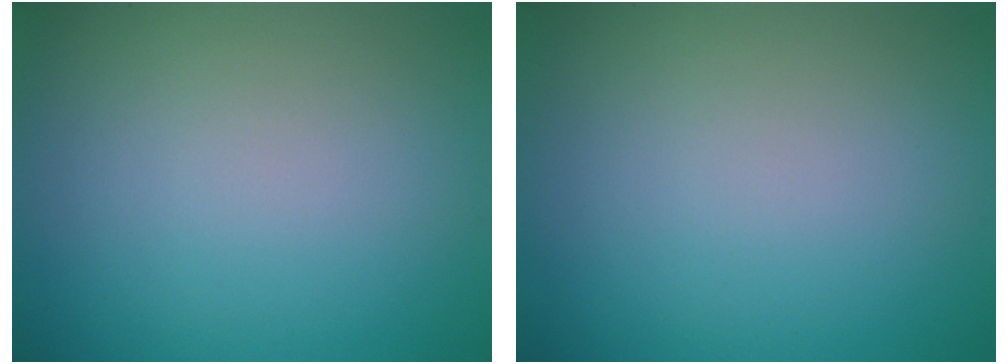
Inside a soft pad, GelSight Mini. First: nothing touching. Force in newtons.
{"total": 0.0}